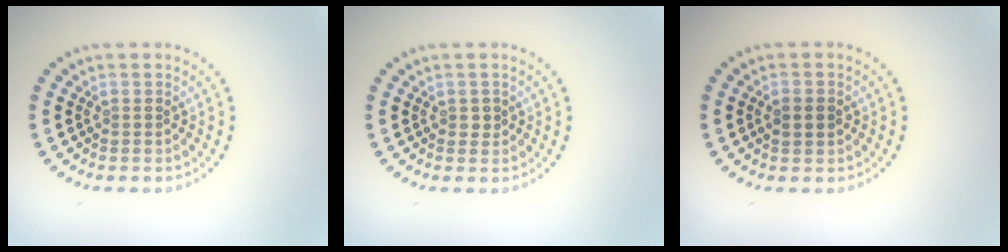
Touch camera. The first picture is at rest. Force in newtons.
{"total": 0.7, "press": 0.7, "slide": 0.1}
{"total": 2.1, "press": 2.1, "slide": 0.2}